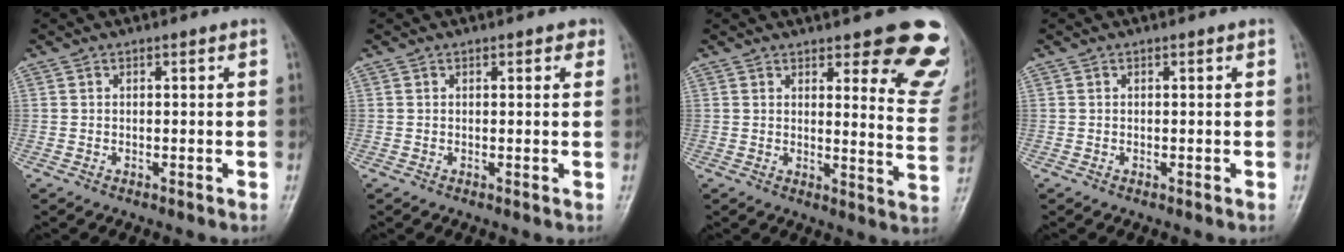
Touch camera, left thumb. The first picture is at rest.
{"total": 1.5, "force": [0.8, 0.8, 0.9], "torque": [0.000, -0.001, 0.005]}
{"total": 14.4, "force": [9.0, 4.2, 10.4], "torque": [-0.074, -0.060, 0.096]}
{"total": 0.0}